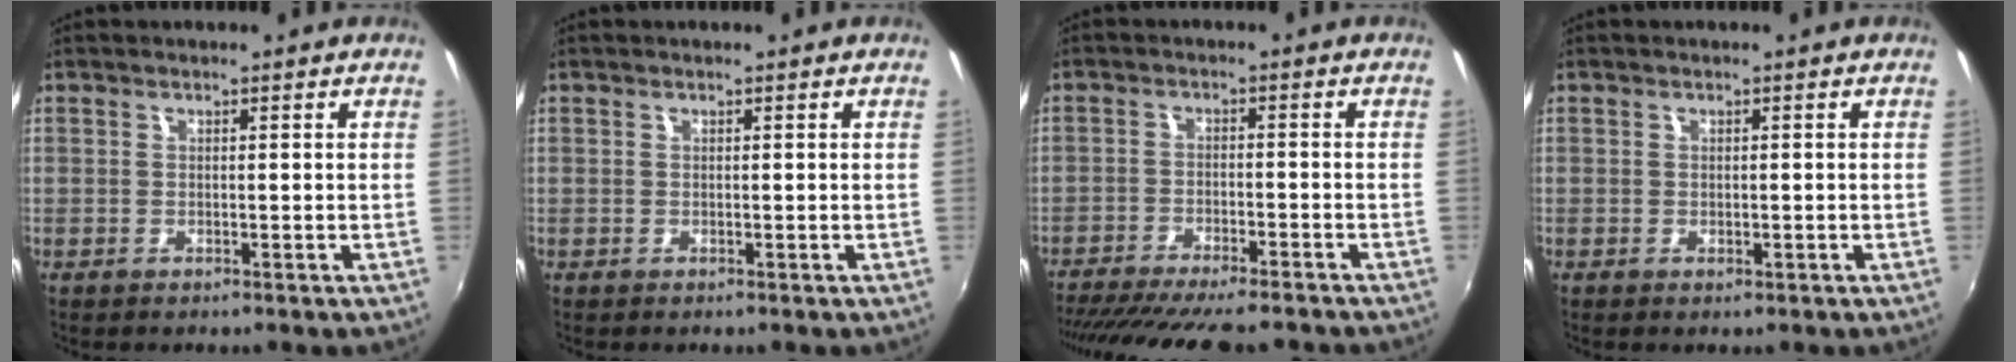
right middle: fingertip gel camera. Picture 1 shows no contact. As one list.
[{"total": 0.0}, {"total": 17.4, "force": [-15.2, 2.6, 8.1], "torque": [-0.158, -0.031, -0.228]}, {"total": 0.6, "force": [-0.3, 0.5, 0.3], "torque": [-0.004, -0.003, -0.006]}]